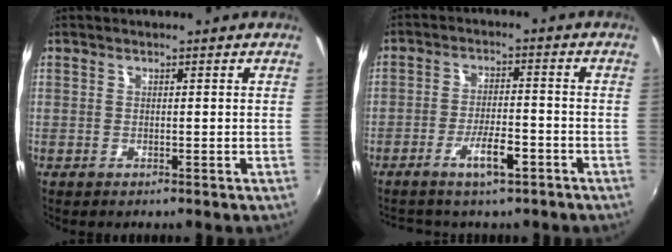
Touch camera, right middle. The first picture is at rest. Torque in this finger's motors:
{"motor_torque": [0.98, -1.15, 0.13, 0.05]}